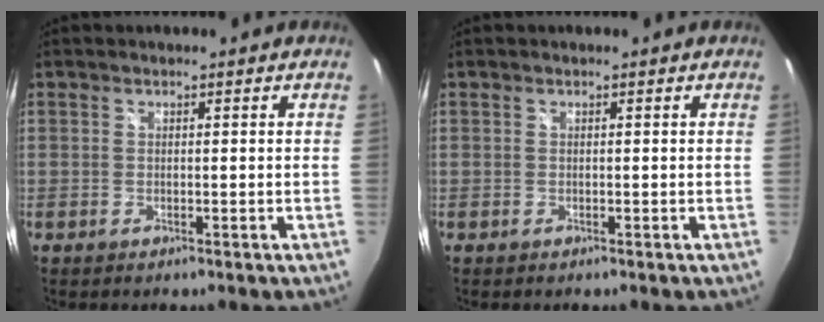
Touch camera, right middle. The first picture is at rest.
{"total": 0.0}